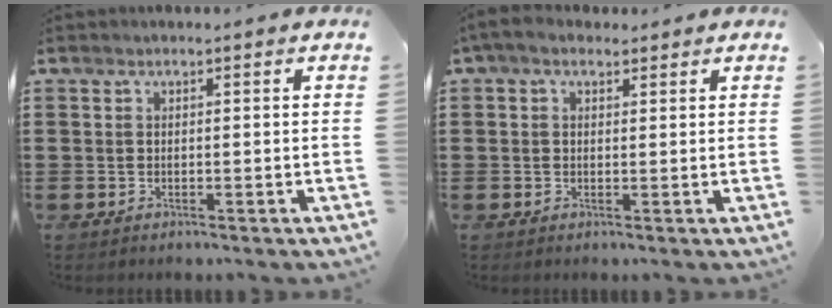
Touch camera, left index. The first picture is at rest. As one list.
[{"total": 2.2, "force": [1.1, 1.3, 1.4], "torque": [-0.029, 0.009, 0.021]}]